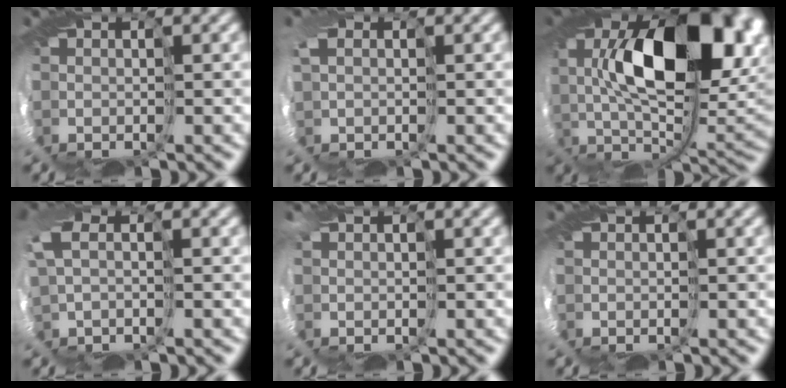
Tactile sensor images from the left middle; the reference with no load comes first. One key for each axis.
{"total": 0.9, "fx": 0.1, "fy": -0.7, "fz": -0.6, "tx": 0.002, "ty": -0.003, "tz": 0.008}
{"total": 12.1, "fx": 1.4, "fy": 5.0, "fz": 10.9, "tx": -0.173, "ty": -0.002, "tz": 0.021}
{"total": 1.3, "fx": 0.4, "fy": 0.0, "fz": 1.2, "tx": -0.053, "ty": -0.003, "tz": 0.008}
{"total": 0.9, "fx": 0.1, "fy": -0.7, "fz": -0.6, "tx": 0.014, "ty": -0.005, "tz": 0.002}
{"total": 0.0}